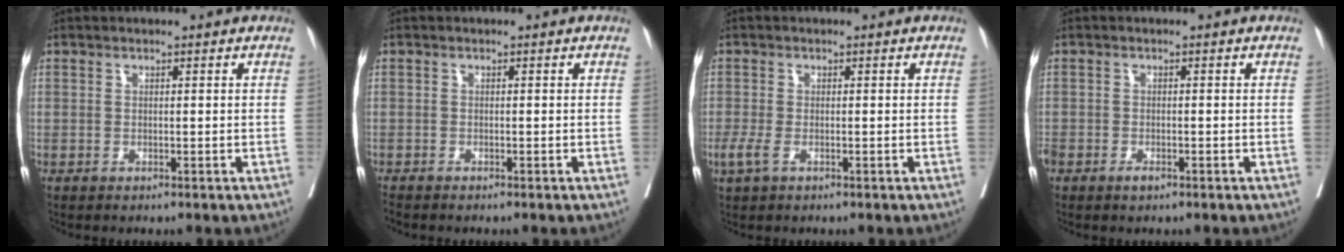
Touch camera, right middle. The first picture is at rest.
{"total": 1.1, "force": [-1.1, 0.1, 0.2], "torque": [-0.007, -0.004, -0.019]}
{"total": 2.2, "force": [-1.0, 1.0, 1.8], "torque": [-0.052, -0.006, -0.019]}
{"total": 2.0, "force": [-1.2, 1.0, 1.2], "torque": [-0.022, 0.000, -0.017]}